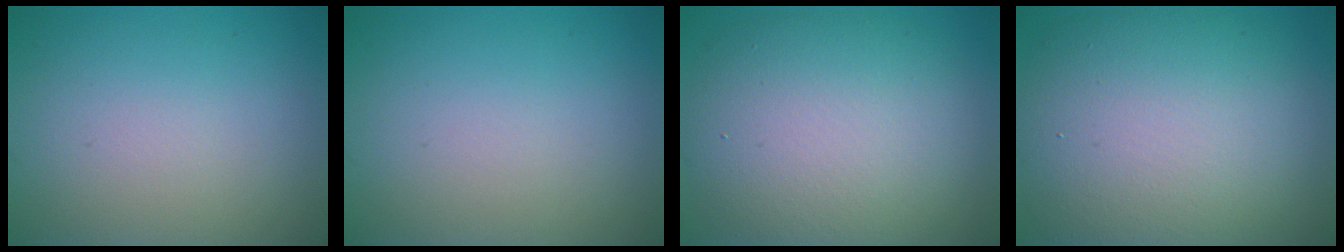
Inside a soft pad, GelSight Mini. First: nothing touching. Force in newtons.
{"total": 0.0}
{"total": 10.7, "press": 10.6, "slide": 0.6}
{"total": 13.0, "press": 12.9, "slide": 0.9}